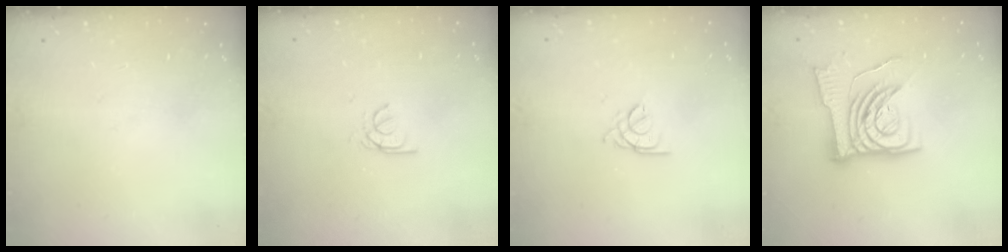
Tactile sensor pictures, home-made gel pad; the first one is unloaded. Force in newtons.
{"total": 2.6, "press": 2.6, "slide": 0.3}
{"total": 2.2, "press": 2.2, "slide": 0.5}
{"total": 12.4, "press": 12.2, "slide": 2.0}